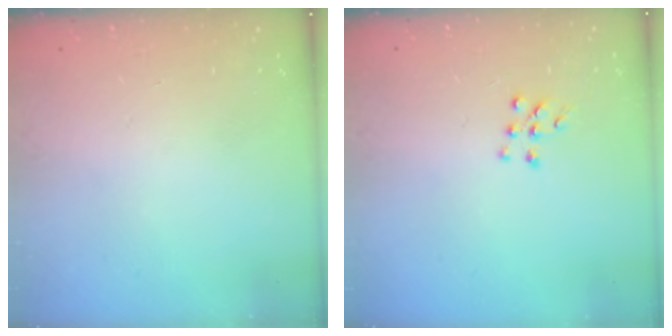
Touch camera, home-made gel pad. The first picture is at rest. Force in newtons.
{"total": 5.6, "press": 5.6, "slide": 0.8}